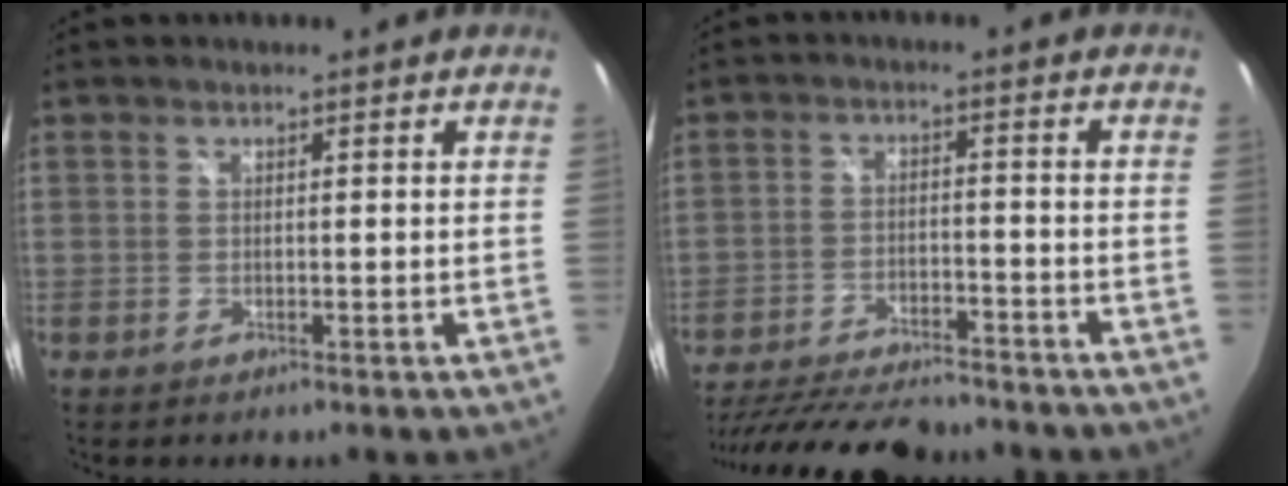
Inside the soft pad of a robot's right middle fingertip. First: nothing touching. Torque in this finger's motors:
{"motor_torque": [0.09, -0.69, 0.39, 0.04]}